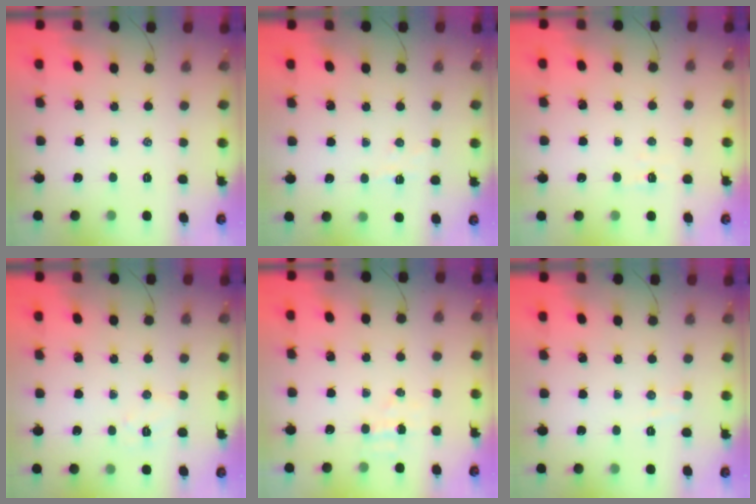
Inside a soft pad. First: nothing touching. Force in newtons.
{"total": 3.7, "press": 3.5, "slide": 1.2}
{"total": 2.2, "press": 2.0, "slide": 0.8}
{"total": 5.4, "press": 5.3, "slide": 1.1}
{"total": 4.0, "press": 3.9, "slide": 1.1}
{"total": 2.4, "press": 2.3, "slide": 0.6}